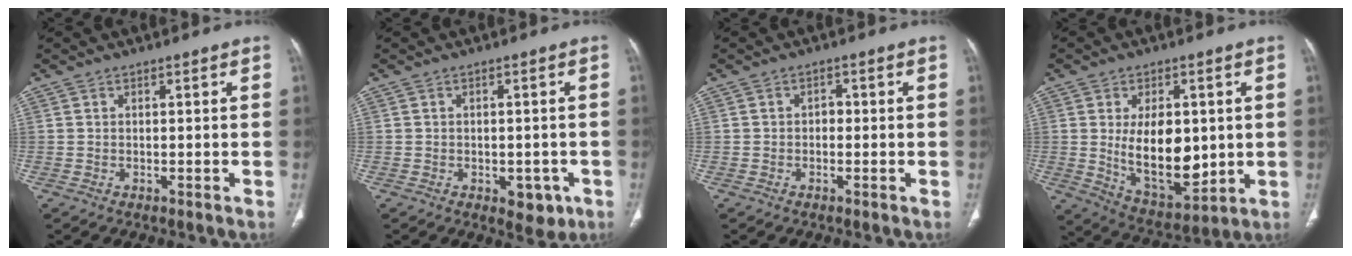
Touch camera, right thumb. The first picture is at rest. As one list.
[{"total": 5.0, "force": [-2.0, 3.1, 3.4], "torque": [-0.018, 0.006, -0.017]}, {"total": 1.4, "force": [-0.3, 1.1, 0.9], "torque": [-0.005, 0.005, -0.009]}, {"total": 14.8, "force": [0.7, 8.3, 12.2], "torque": [-0.164, -0.023, 0.033]}]